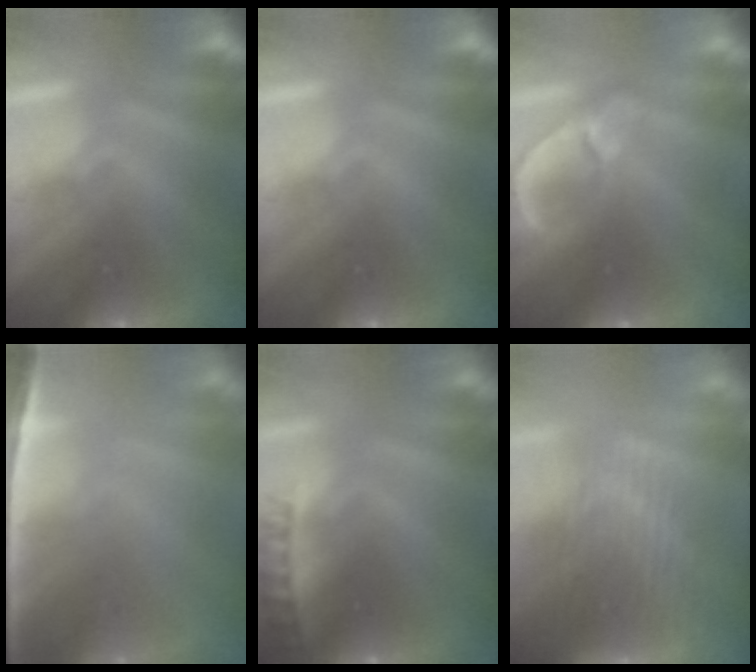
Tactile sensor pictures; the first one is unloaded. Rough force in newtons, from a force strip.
{"total": 0.0}
{"total": 4.7}
{"total": 5.5}
{"total": 2.4}
{"total": 6.8}